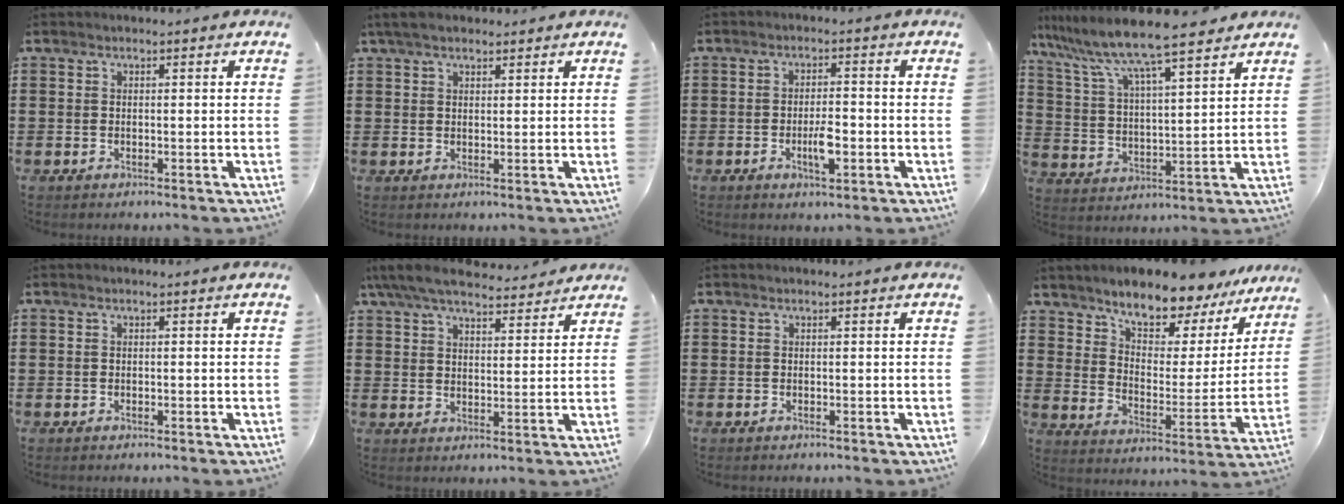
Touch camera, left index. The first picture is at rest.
{"total": 2.9, "force": [2.1, 1.1, 1.7], "torque": [-0.039, 0.007, 0.040]}
{"total": 4.3, "force": [-1.2, 1.5, 3.9], "torque": [-0.064, 0.006, -0.021]}
{"total": 8.6, "force": [7.6, 0.1, 4.0], "torque": [-0.109, -0.043, 0.126]}
{"total": 0.0}
{"total": 7.2, "force": [6.2, 1.5, 3.2], "torque": [-0.080, -0.018, 0.113]}
{"total": 0.0}
{"total": 9.0, "force": [8.2, 2.2, 2.9], "torque": [-0.072, -0.063, 0.141]}